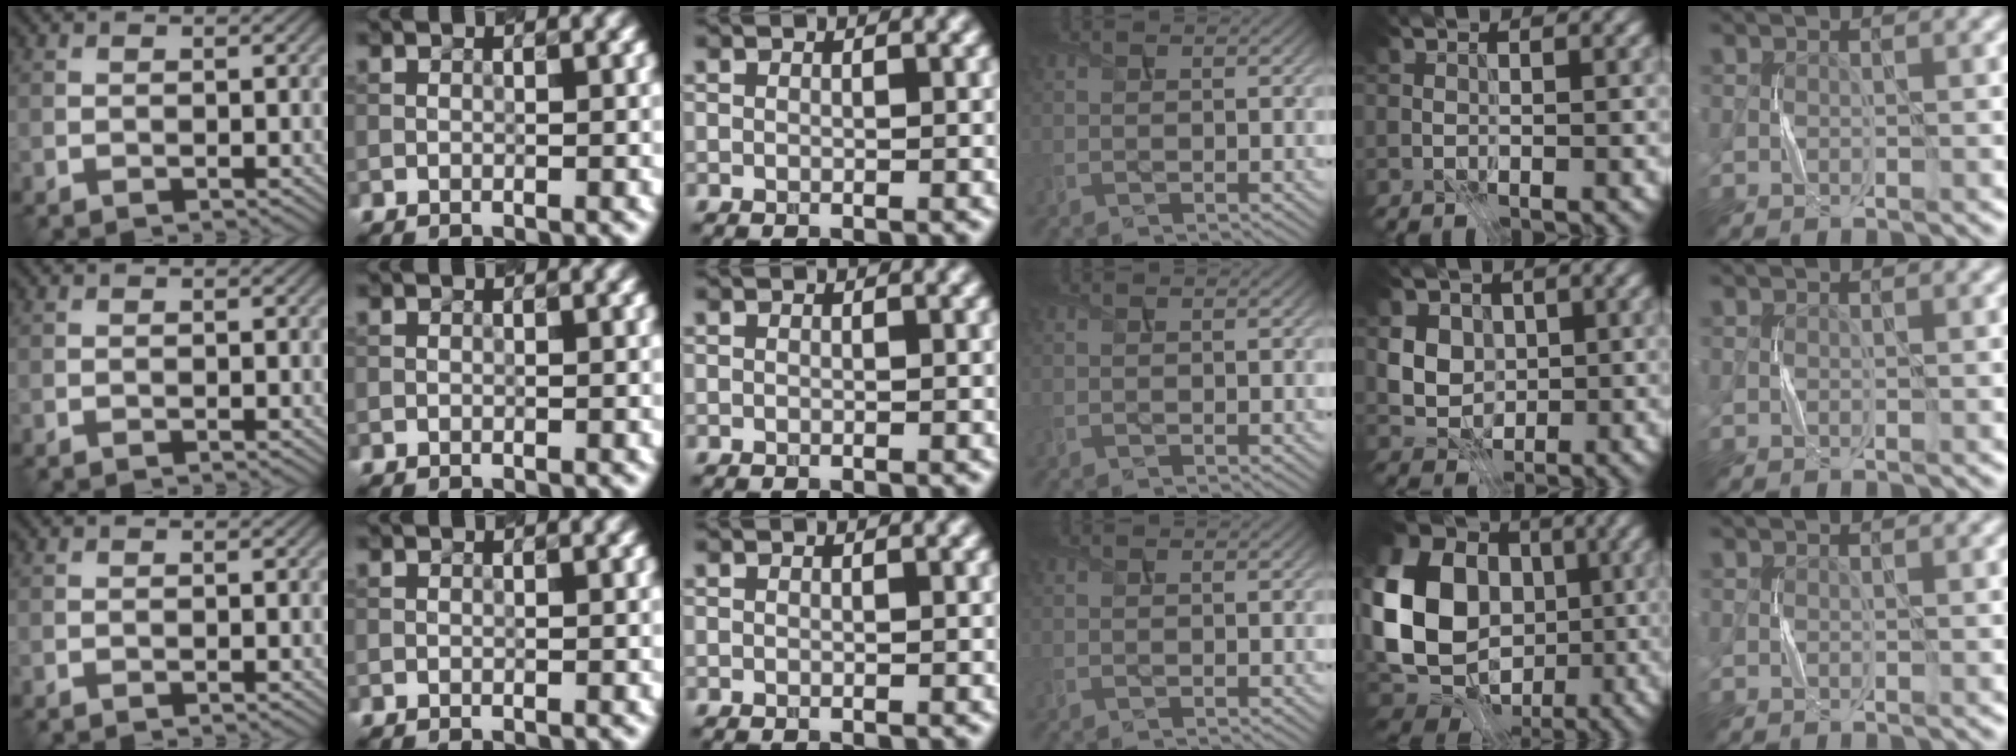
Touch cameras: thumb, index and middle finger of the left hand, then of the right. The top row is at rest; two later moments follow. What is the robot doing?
{"motion": "press", "object": "sticker"}